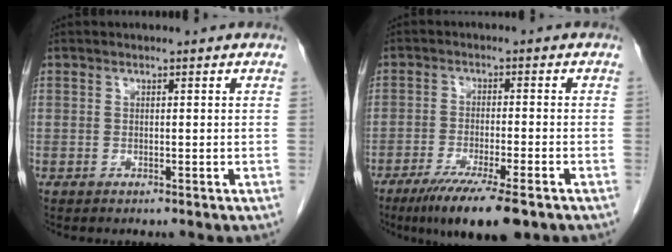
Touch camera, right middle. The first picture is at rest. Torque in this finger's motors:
{"motor_torque": [1.23, -0.91, 0.13, 0.09]}